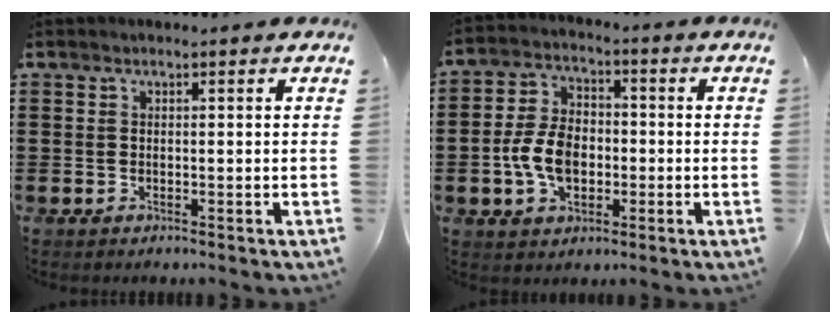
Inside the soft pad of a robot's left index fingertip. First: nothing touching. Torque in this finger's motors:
{"motor_torque": [1.38, 0.76, 0.55, 0.12]}